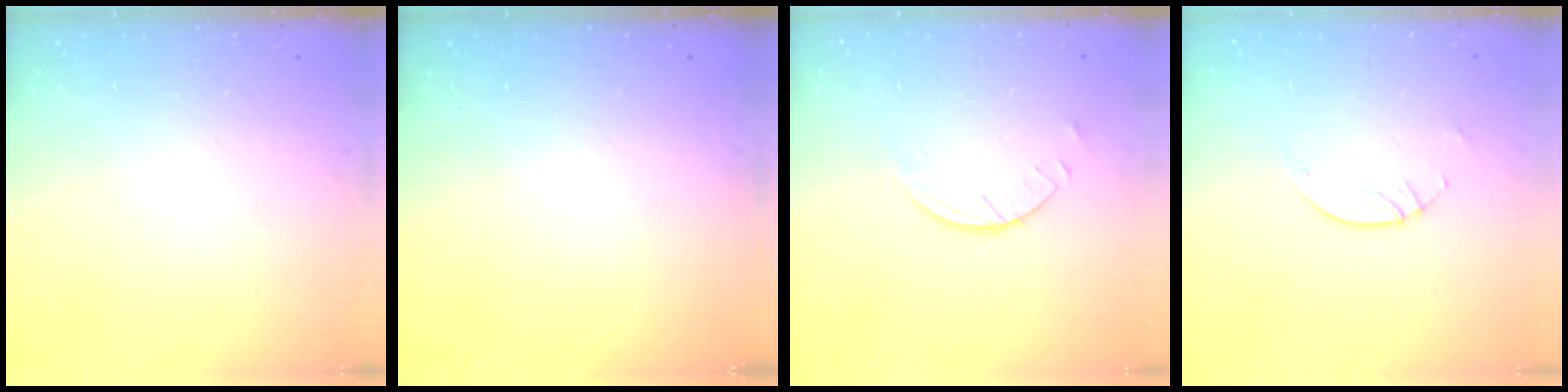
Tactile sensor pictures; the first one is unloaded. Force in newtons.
{"total": 0.0}
{"total": 1.5, "press": 1.5, "slide": 0.1}
{"total": 2.1, "press": 2.1, "slide": 0.2}